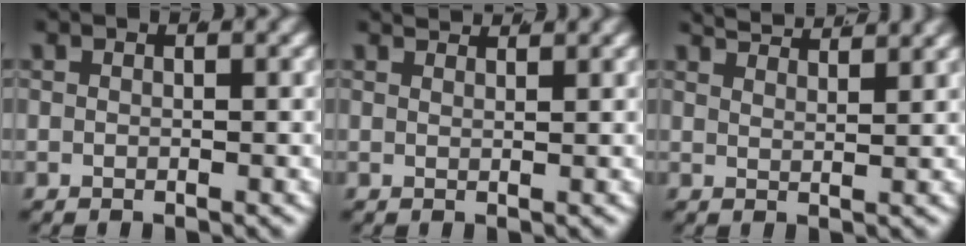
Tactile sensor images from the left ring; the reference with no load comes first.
{"total": 1.8, "force": [1.7, -0.3, 0.3], "torque": [-0.002, 0.001, 0.031]}
{"total": 3.9, "force": [3.7, 0.2, 1.3], "torque": [-0.022, 0.003, 0.064]}